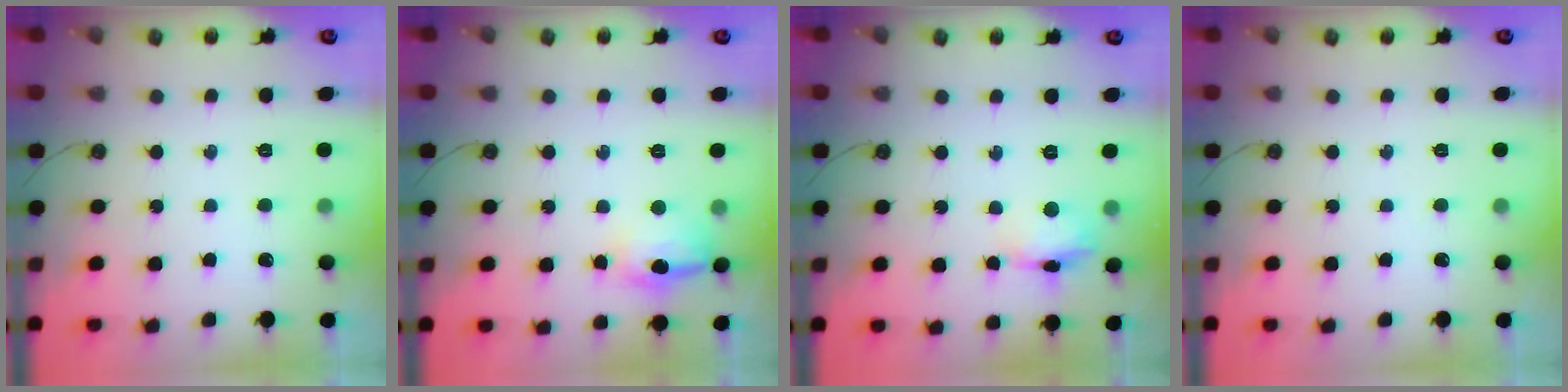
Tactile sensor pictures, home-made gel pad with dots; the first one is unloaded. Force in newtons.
{"total": 12.7, "press": 12.7, "slide": 1.2}
{"total": 10.0, "press": 10.0, "slide": 0.7}
{"total": 0.0}